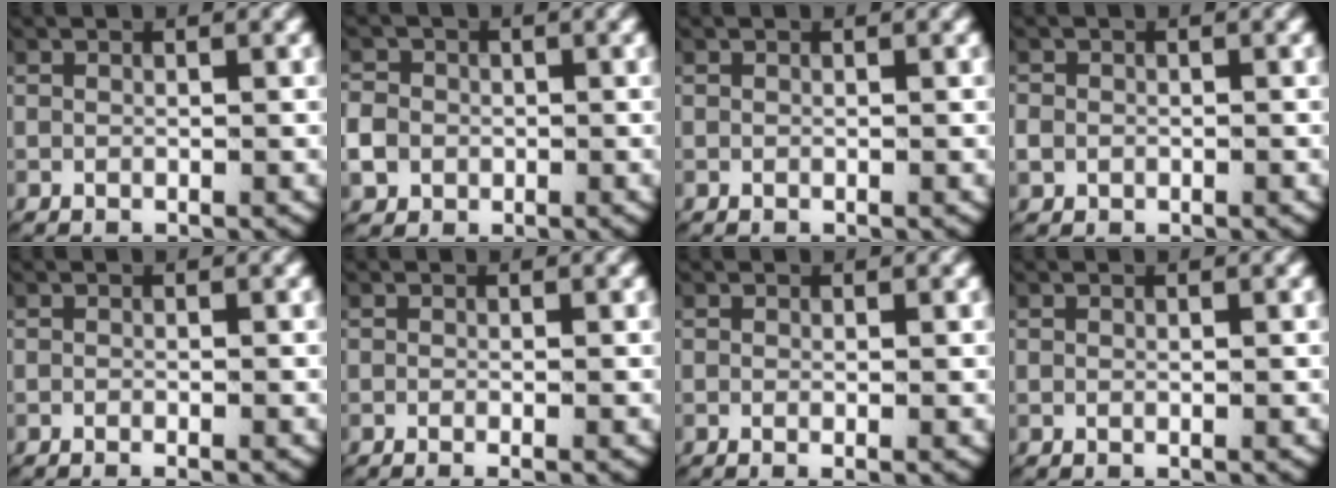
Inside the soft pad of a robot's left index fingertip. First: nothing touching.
{"total": 3.7, "force": [-0.6, 3.5, 1.2], "torque": [-0.039, -0.006, -0.013]}
{"total": 0.0}
{"total": 1.7, "force": [-0.4, 1.5, 0.5], "torque": [-0.028, -0.006, -0.005]}
{"total": 0.9, "force": [-0.7, 0.1, 0.4], "torque": [-0.004, 0.003, -0.015]}
{"total": 1.1, "force": [-0.8, 0.1, 0.8], "torque": [-0.009, 0.000, -0.014]}
{"total": 0.7, "force": [-0.2, 0.0, 0.7], "torque": [-0.013, -0.005, -0.002]}
{"total": 0.0}